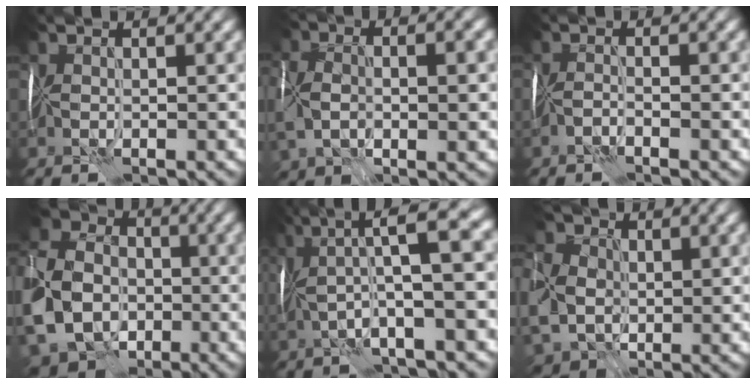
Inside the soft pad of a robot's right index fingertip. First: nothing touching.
{"total": 7.7, "force": [-0.5, 4.7, 6.1], "torque": [-0.136, 0.000, -0.006]}
{"total": 0.9, "force": [-0.7, 0.0, 0.4], "torque": [-0.009, 0.004, -0.022]}
{"total": 13.5, "force": [-3.5, 10.8, 7.2], "torque": [-0.182, -0.018, -0.071]}
{"total": 7.5, "force": [2.1, 1.5, 7.1], "torque": [-0.119, 0.026, 0.030]}
{"total": 7.6, "force": [0.9, 6.2, 4.4], "torque": [-0.121, 0.003, 0.019]}